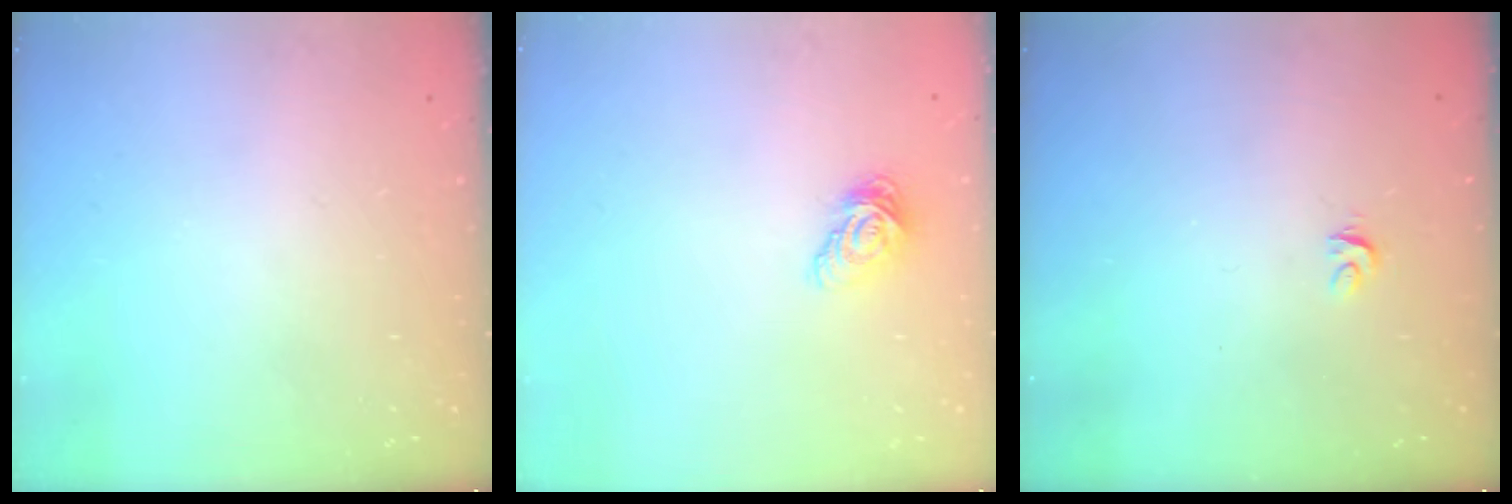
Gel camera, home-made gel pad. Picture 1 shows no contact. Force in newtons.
{"total": 7.4, "press": 7.4, "slide": 0.1}
{"total": 3.9, "press": 3.9, "slide": 0.2}